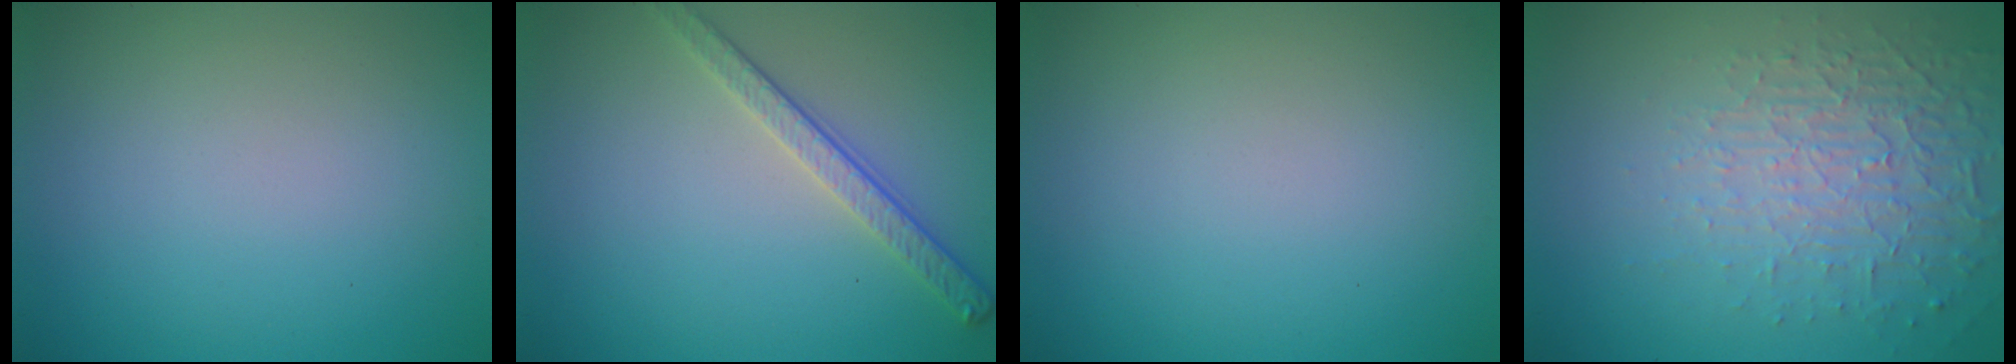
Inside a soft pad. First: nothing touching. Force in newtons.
{"total": 2.8, "press": 2.5, "slide": 1.2}
{"total": 0.0}
{"total": 5.5, "press": 3.2, "slide": 4.5}